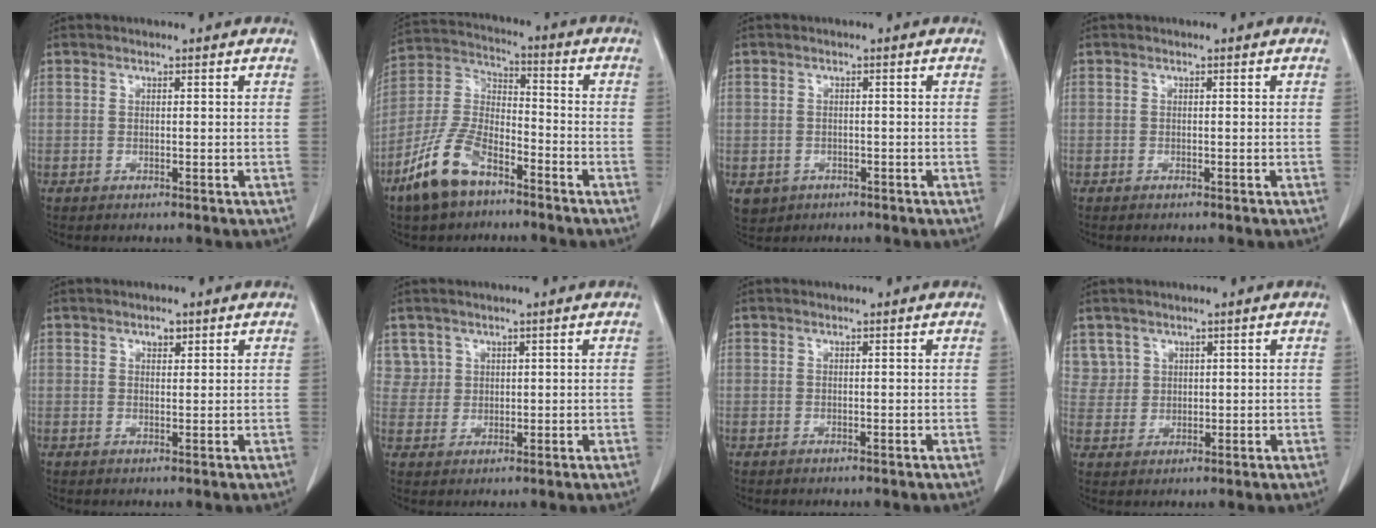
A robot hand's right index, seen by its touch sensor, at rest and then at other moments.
{"total": 13.1, "force": [-8.2, 5.6, 8.5], "torque": [-0.195, -0.002, -0.163]}
{"total": 6.2, "force": [-2.7, 5.3, 1.8], "torque": [-0.047, 0.001, -0.031]}
{"total": 0.5, "force": [-0.2, 0.3, 0.3], "torque": [-0.011, -0.001, -0.002]}
{"total": 2.1, "force": [1.2, 1.3, 1.1], "torque": [-0.022, 0.001, 0.022]}
{"total": 4.6, "force": [2.2, 4.0, -0.1], "torque": [0.013, 0.012, 0.048]}
{"total": 0.0}
{"total": 5.5, "force": [2.8, 4.8, 0.1], "torque": [0.004, 0.015, 0.063]}